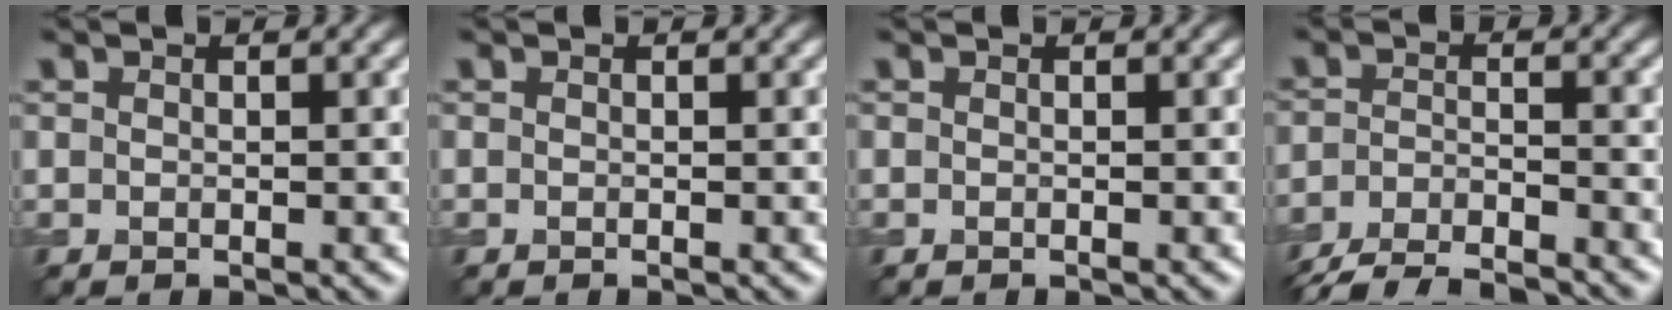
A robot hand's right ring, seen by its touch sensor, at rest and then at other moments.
{"total": 0.0}
{"total": 0.0}
{"total": 7.6, "force": [-7.0, 1.5, 2.6], "torque": [-0.049, -0.024, -0.121]}